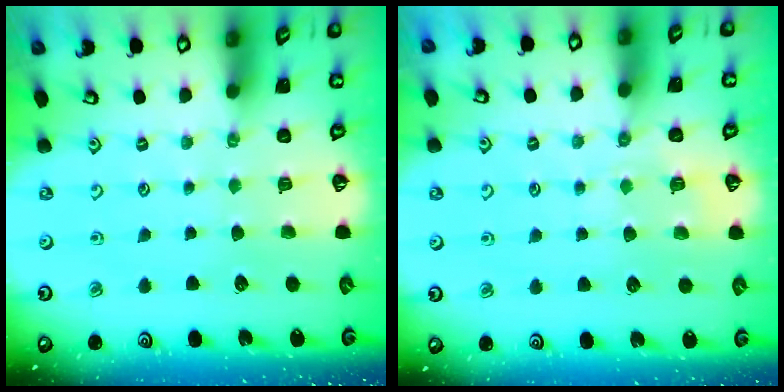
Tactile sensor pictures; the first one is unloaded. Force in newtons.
{"total": 5.6, "press": 5.5, "slide": 0.9}